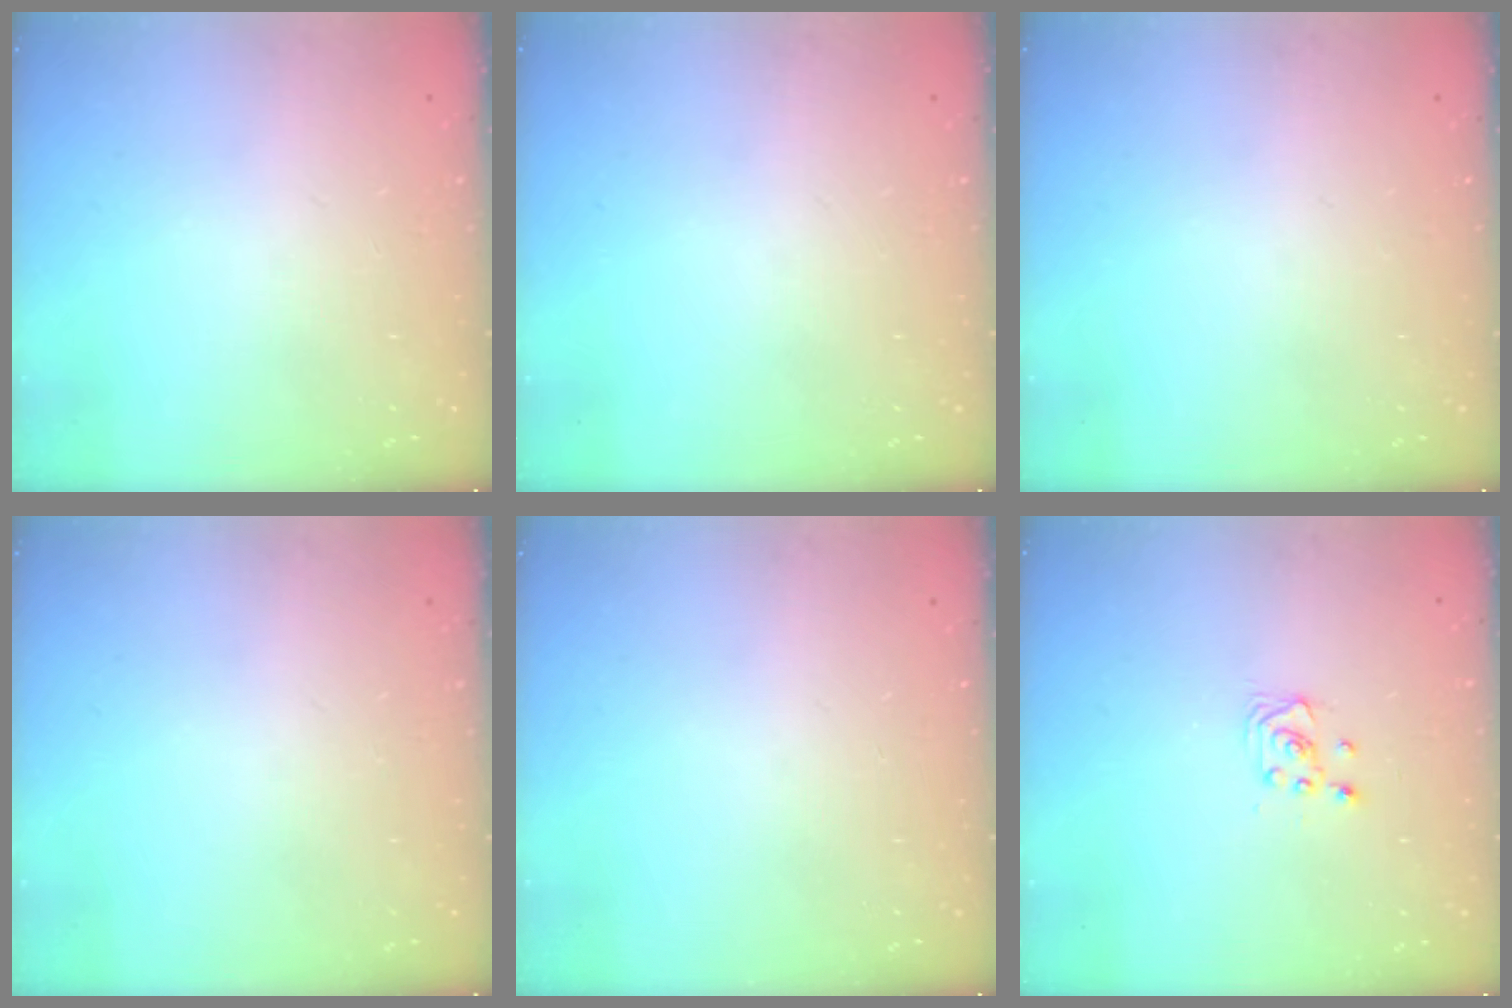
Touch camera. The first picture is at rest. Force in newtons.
{"total": 0.0}
{"total": 0.0}
{"total": 0.0}
{"total": 0.0}
{"total": 2.2, "press": 2.2, "slide": 0.3}